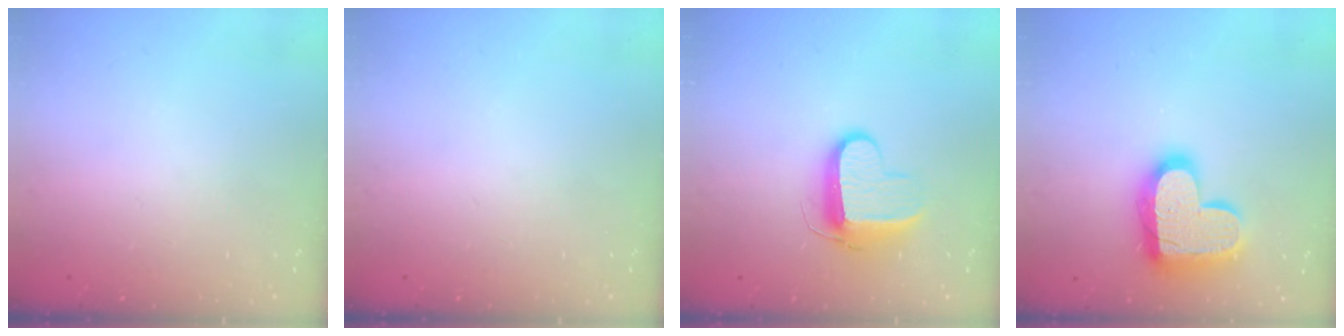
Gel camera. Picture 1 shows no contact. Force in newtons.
{"total": 0.0}
{"total": 10.3, "press": 10.3, "slide": 1.1}
{"total": 17.9, "press": 17.9, "slide": 1.4}